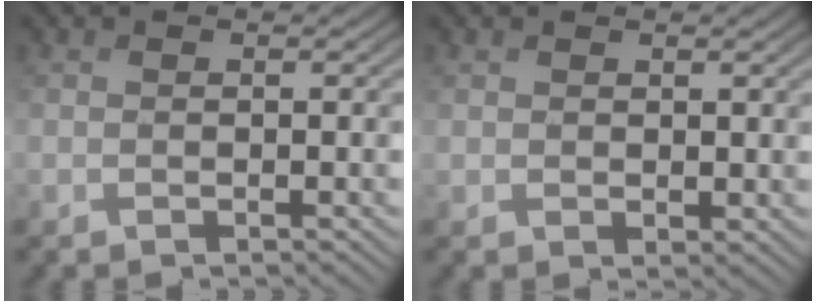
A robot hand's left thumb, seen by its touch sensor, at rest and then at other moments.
{"total": 1.2, "force": [1.0, 0.7, 0.4], "torque": [-0.006, -0.004, 0.024]}